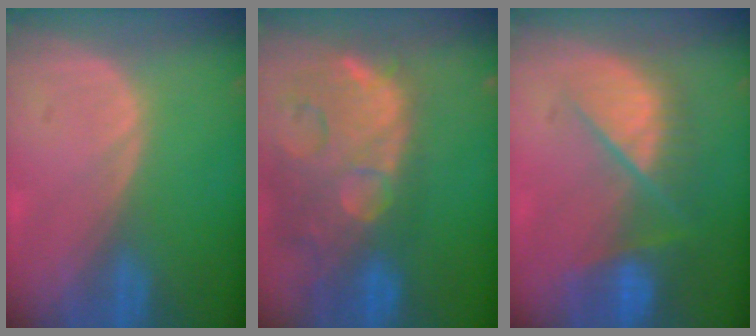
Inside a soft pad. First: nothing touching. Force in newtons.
{"total": 14.8, "press": 11.9, "slide": 8.9}
{"total": 9.6, "press": 8.2, "slide": 5.0}